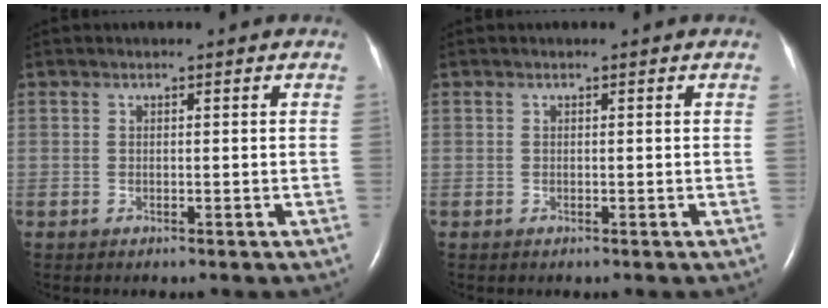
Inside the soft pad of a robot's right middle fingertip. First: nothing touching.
{"total": 0.0}